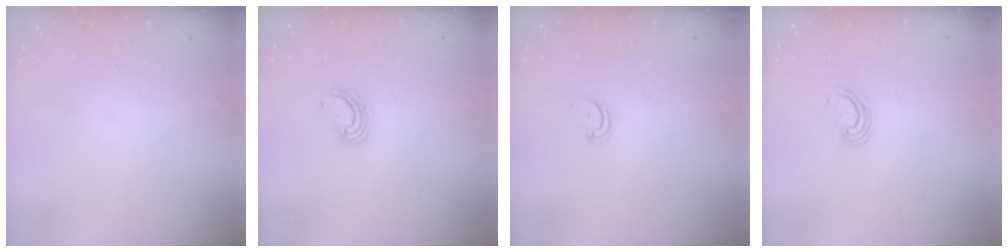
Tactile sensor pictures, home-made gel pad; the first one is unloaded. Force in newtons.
{"total": 4.9, "press": 4.8, "slide": 0.6}
{"total": 2.4, "press": 2.4, "slide": 0.2}
{"total": 3.0, "press": 2.9, "slide": 0.3}